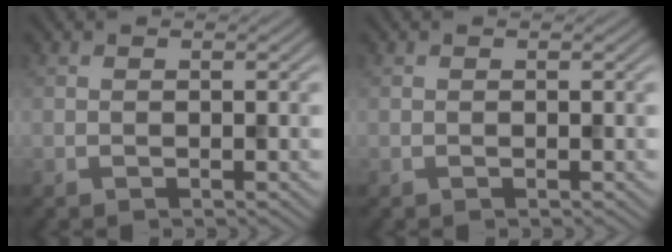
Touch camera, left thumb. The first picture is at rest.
{"total": 0.0}